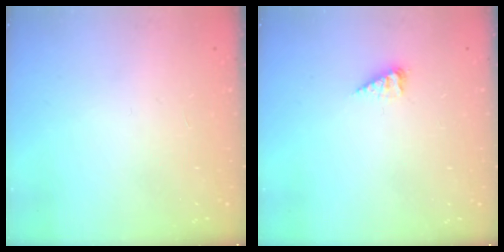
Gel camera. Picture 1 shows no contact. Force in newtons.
{"total": 3.9, "press": 3.9, "slide": 0.5}